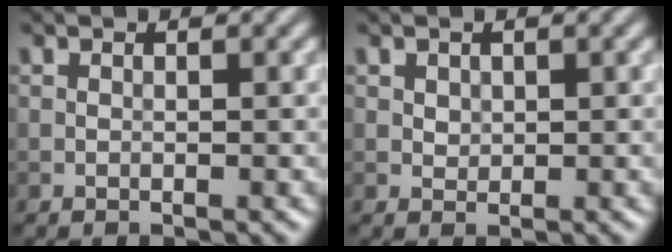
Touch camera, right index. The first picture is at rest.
{"total": 0.8, "force": [0.4, 0.7, 0.3], "torque": [-0.005, -0.004, 0.010]}